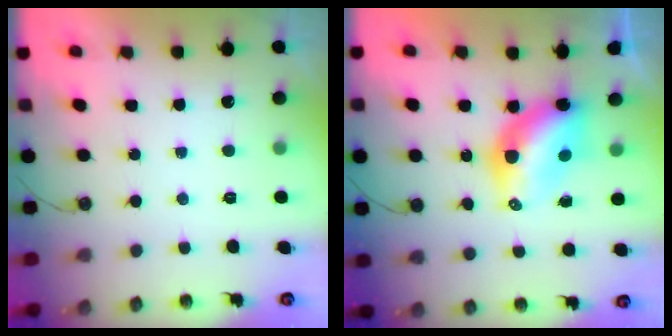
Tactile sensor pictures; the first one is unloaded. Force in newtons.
{"total": 8.5, "press": 8.5, "slide": 0.7}